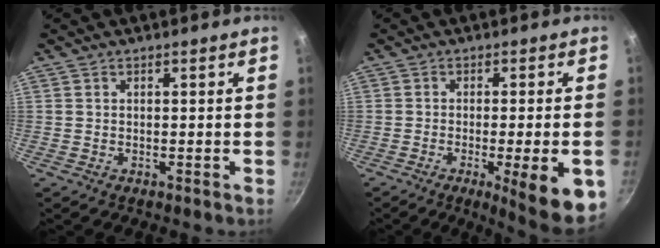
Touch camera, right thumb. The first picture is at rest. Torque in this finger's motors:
{"motor_torque": [-0.23, 0.35, 0.19, -0.17, 0.23]}